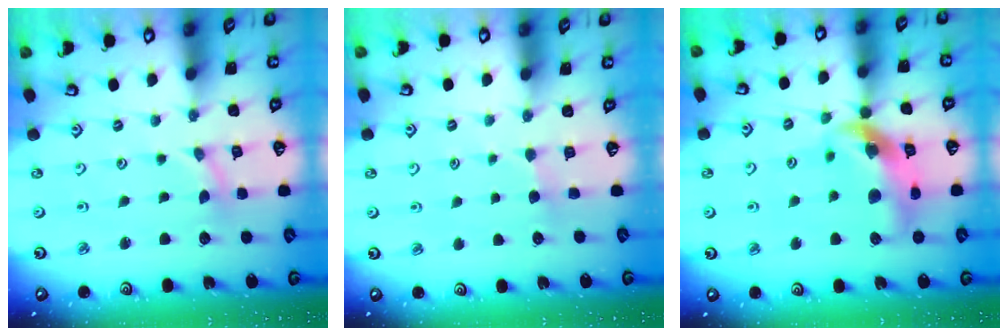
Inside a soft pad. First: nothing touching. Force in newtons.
{"total": 2.2, "press": 2.2, "slide": 0.3}
{"total": 16.6, "press": 16.4, "slide": 2.2}